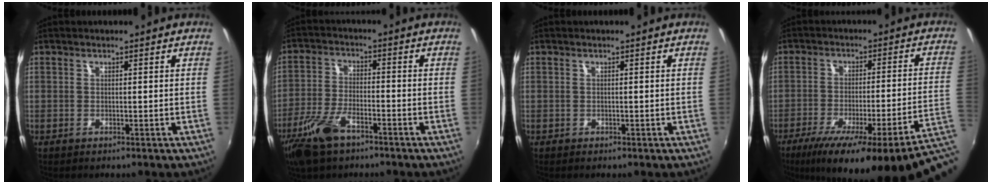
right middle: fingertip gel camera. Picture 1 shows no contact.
{"total": 11.3, "force": [-7.8, 4.4, 6.9], "torque": [-0.155, -0.011, -0.152]}
{"total": 0.0}
{"total": 21.3, "force": [-13.1, 0.3, 16.8], "torque": [-0.238, -0.056, -0.178]}